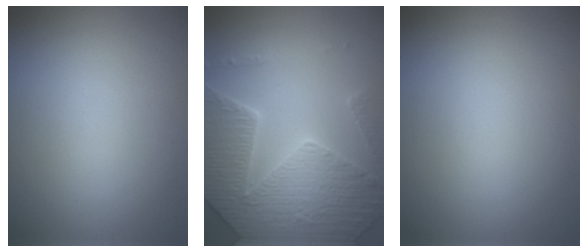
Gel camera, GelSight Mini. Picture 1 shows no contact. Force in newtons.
{"total": 7.4, "press": 7.2, "slide": 1.9}
{"total": 0.0}